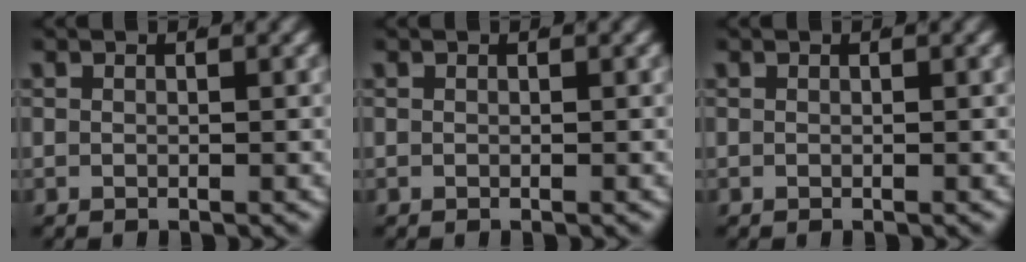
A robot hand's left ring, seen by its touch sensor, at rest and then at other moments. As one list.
[{"total": 0.0}, {"total": 0.0}]